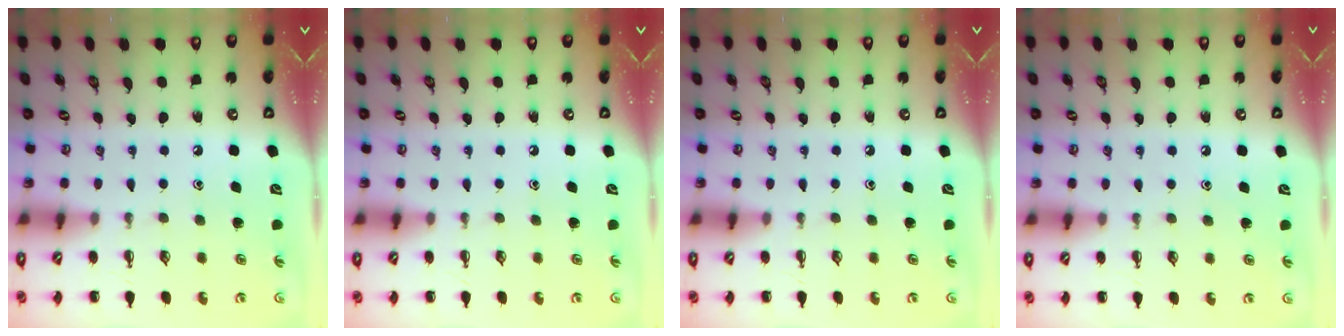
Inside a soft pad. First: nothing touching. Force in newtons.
{"total": 0.0}
{"total": 0.0}
{"total": 6.3, "press": 6.0, "slide": 1.8}